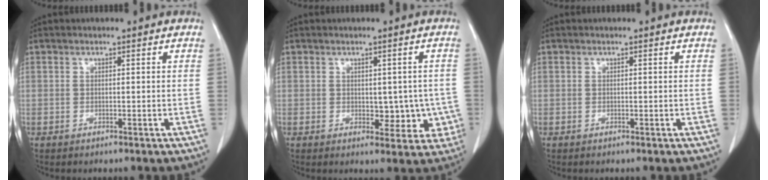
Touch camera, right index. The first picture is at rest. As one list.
[{"total": 5.5, "force": [-0.6, 3.5, 4.2], "torque": [-0.030, 0.009, 0.000]}, {"total": 0.0}]